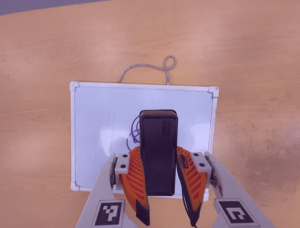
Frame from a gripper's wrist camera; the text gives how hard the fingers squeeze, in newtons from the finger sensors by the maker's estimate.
{"total": 7.5, "left": 5.7, "right": 9.3}